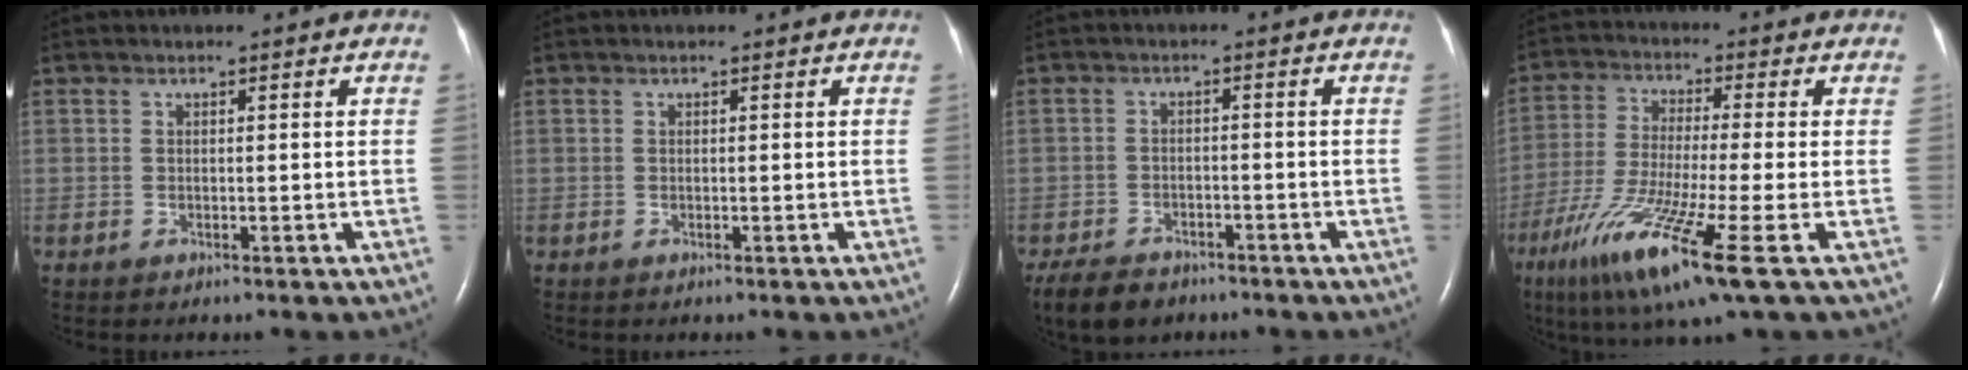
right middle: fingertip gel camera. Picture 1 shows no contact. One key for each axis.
{"total": 0.0}
{"total": 8.1, "fx": -6.1, "fy": 4.4, "fz": 3.1, "tx": -0.063, "ty": -0.007, "tz": -0.097}
{"total": 14.3, "fx": -6.9, "fy": -0.1, "fz": 12.5, "tx": -0.258, "ty": -0.044, "tz": -0.127}